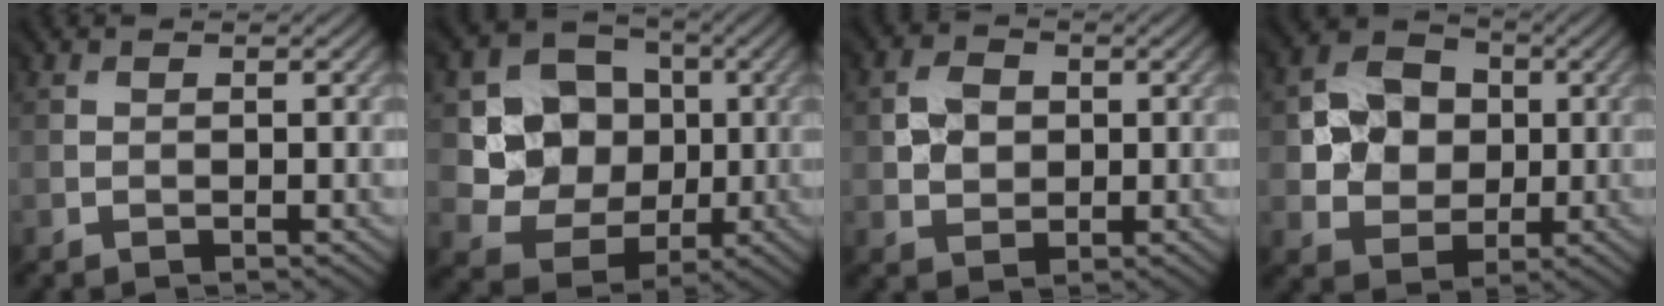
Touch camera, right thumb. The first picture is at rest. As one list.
[{"total": 8.4, "force": [1.2, 7.8, 2.9], "torque": [-0.069, -0.007, 0.018]}, {"total": 3.3, "force": [0.8, 3.1, 1.0], "torque": [-0.022, 0.004, 0.011]}, {"total": 7.1, "force": [1.3, 6.5, 2.7], "torque": [-0.063, 0.007, 0.013]}]